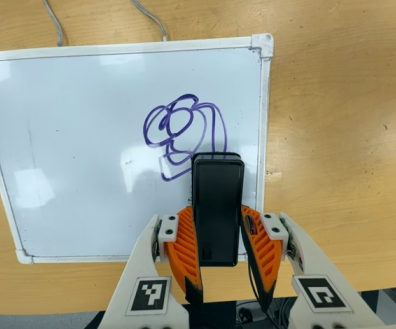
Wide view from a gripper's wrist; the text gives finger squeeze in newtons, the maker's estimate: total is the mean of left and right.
{"total": 5.0, "left": 3.4, "right": 6.6}